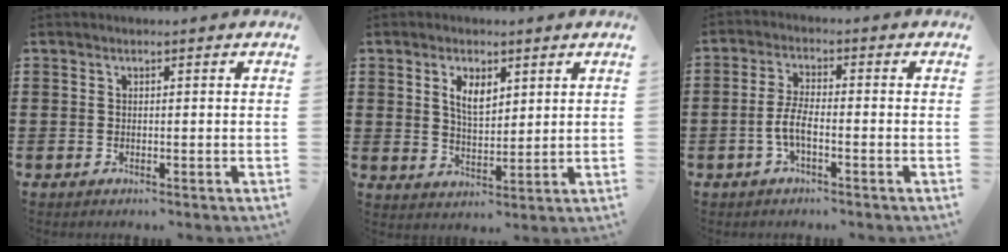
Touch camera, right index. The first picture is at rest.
{"total": 4.3, "force": [1.9, 2.1, 3.2], "torque": [-0.062, 0.006, 0.032]}
{"total": 4.2, "force": [-1.7, 1.2, 3.7], "torque": [-0.092, -0.004, -0.039]}